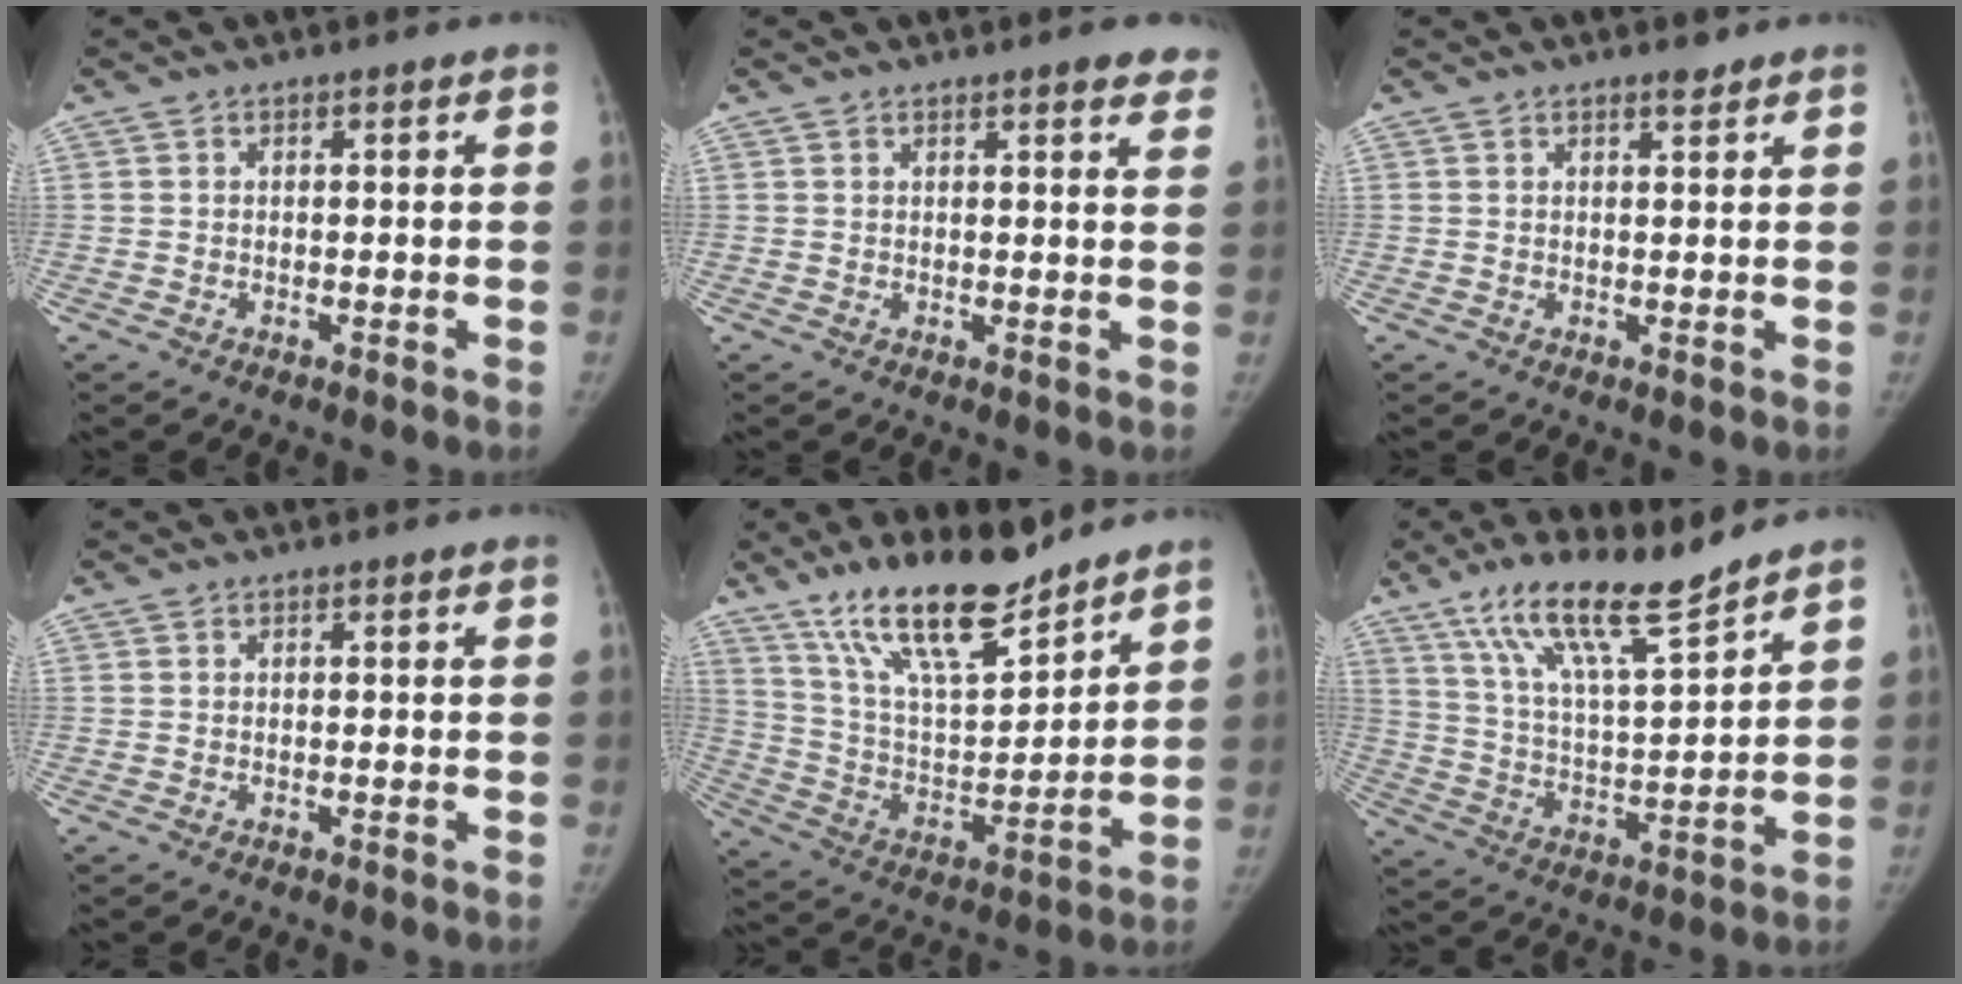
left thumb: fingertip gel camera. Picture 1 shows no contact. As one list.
[{"total": 5.2, "force": [4.0, 1.3, 3.0], "torque": [-0.008, -0.007, 0.037]}, {"total": 1.3, "force": [1.1, 0.4, 0.5], "torque": [0.000, -0.008, 0.016]}, {"total": 0.0}, {"total": 19.0, "force": [14.5, 5.8, 10.9], "torque": [-0.152, -0.080, 0.261]}, {"total": 14.9, "force": [11.3, 2.4, 9.4], "torque": [-0.156, -0.063, 0.212]}]